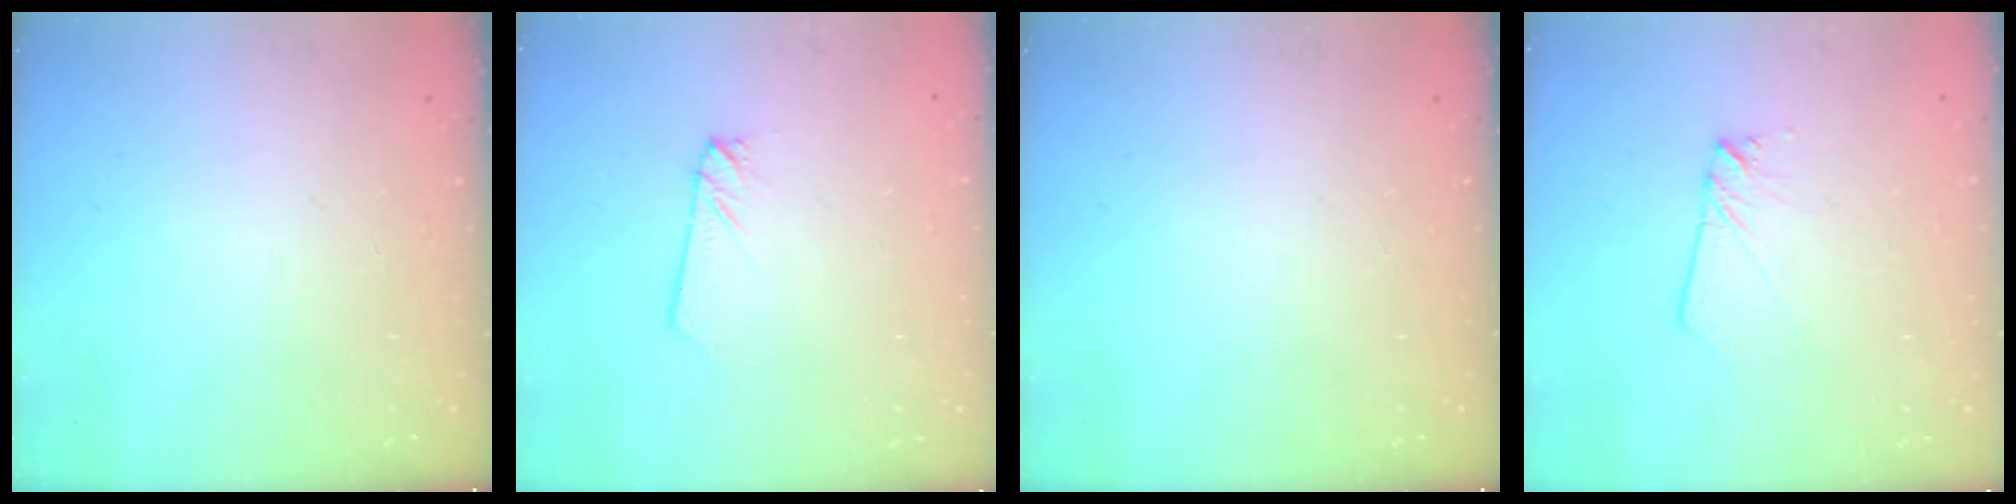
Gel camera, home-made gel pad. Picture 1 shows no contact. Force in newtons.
{"total": 1.6, "press": 1.6, "slide": 0.0}
{"total": 0.0}
{"total": 3.3, "press": 3.3, "slide": 0.3}